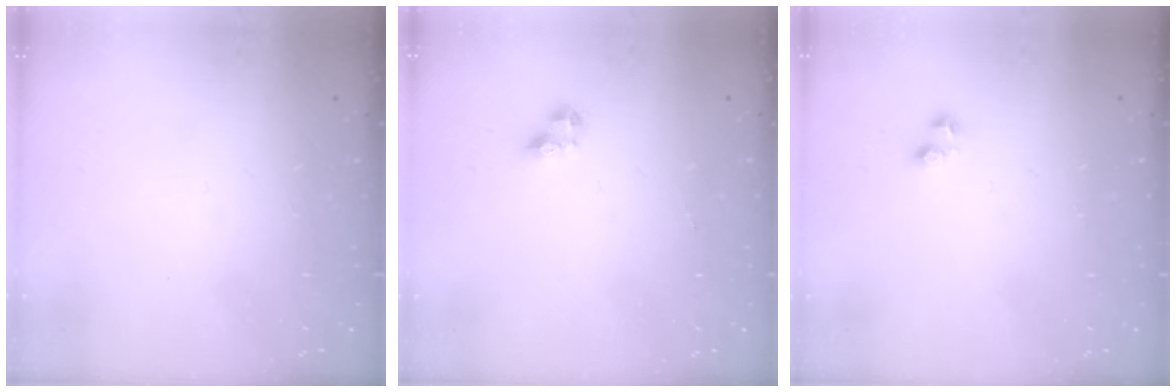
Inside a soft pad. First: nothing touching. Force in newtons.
{"total": 4.1, "press": 4.1, "slide": 0.5}
{"total": 2.2, "press": 2.0, "slide": 0.9}